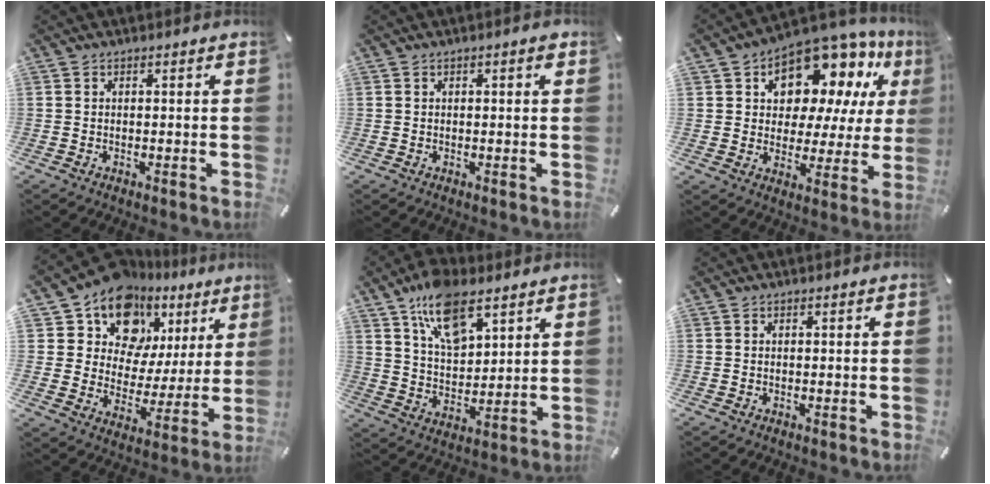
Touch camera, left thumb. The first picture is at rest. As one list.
[{"total": 1.3, "force": [0.5, 0.4, 1.2], "torque": [-0.015, 0.001, 0.005]}, {"total": 13.9, "force": [9.7, 8.3, 5.5], "torque": [-0.098, -0.079, 0.176]}, {"total": 15.1, "force": [9.9, 10.2, 5.1], "torque": [-0.088, -0.079, 0.178]}, {"total": 13.5, "force": [8.5, 7.0, 7.9], "torque": [-0.144, -0.030, 0.156]}, {"total": 0.0}]